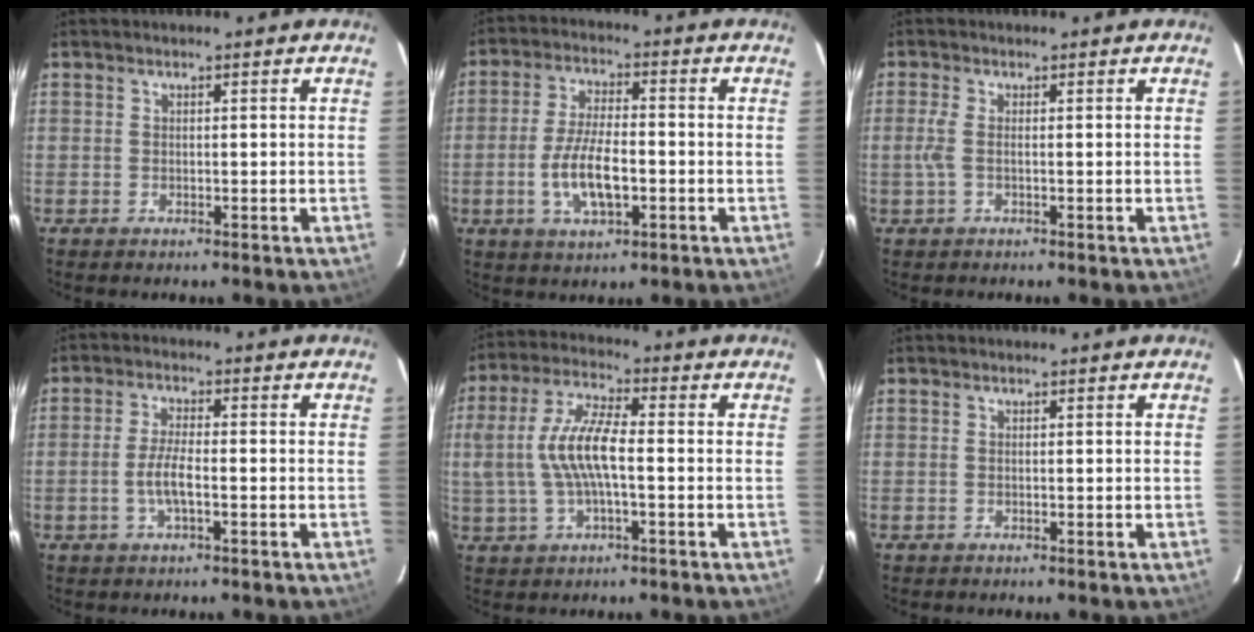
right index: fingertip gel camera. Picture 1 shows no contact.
{"total": 9.4, "force": [-2.6, 3.6, 8.2], "torque": [-0.165, -0.005, -0.045]}
{"total": 2.2, "force": [-0.3, 0.2, 2.2], "torque": [-0.047, -0.002, -0.008]}
{"total": 4.5, "force": [-1.4, 1.0, 4.1], "torque": [-0.085, -0.002, -0.028]}
{"total": 10.6, "force": [-0.6, 3.4, 10.0], "torque": [-0.203, 0.007, -0.008]}
{"total": 0.0}